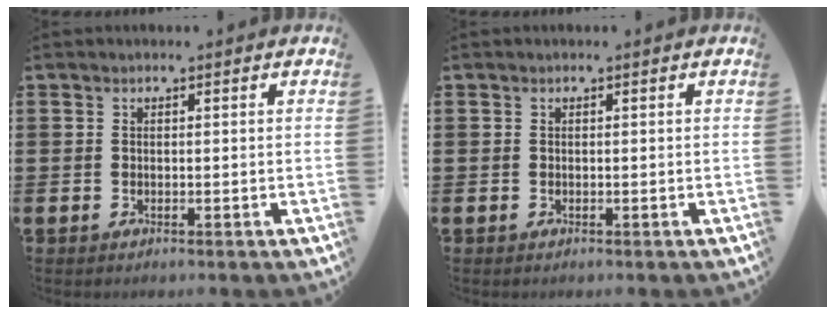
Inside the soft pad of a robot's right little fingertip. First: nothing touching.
{"total": 0.0}